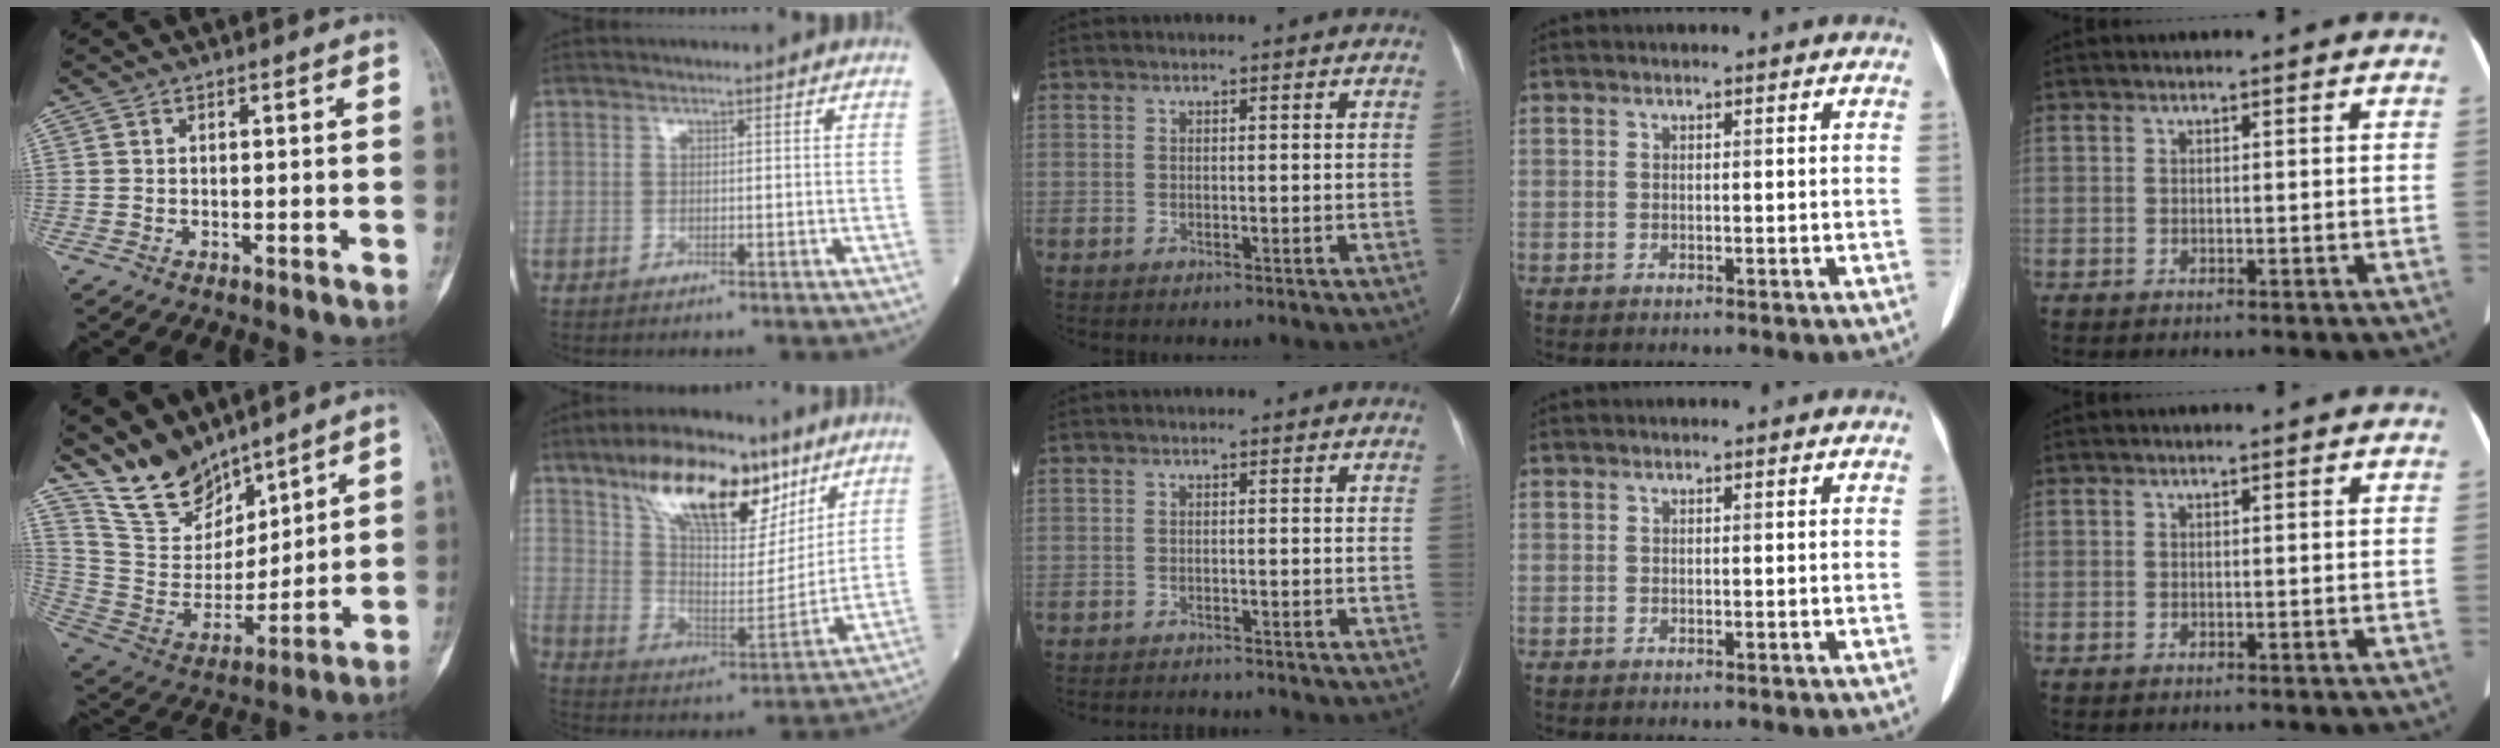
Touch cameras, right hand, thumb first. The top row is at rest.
{"thumb": {"total": 14.9, "force": [12.9, 6.3, 4.1], "torque": [-0.047, -0.070, 0.261]}, "index": {"total": 20.5, "force": [12.4, 7.6, 14.4], "torque": [-0.252, 0.015, 0.216]}, "middle": {"total": 3.3, "force": [-3.2, 0.3, 0.7], "torque": [-0.009, -0.011, -0.044]}}